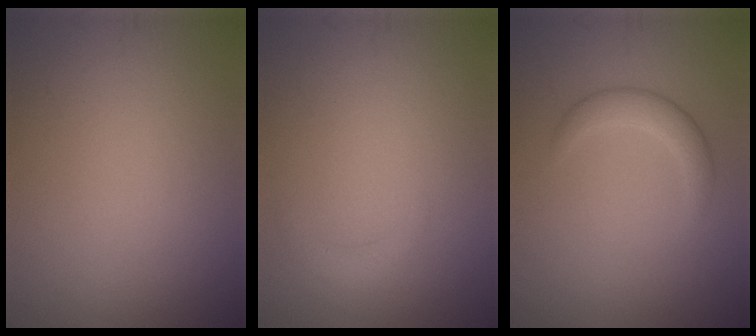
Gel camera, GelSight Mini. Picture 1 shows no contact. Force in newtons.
{"total": 1.1, "press": 1.1, "slide": 0.0}
{"total": 2.2, "press": 2.2, "slide": 0.1}